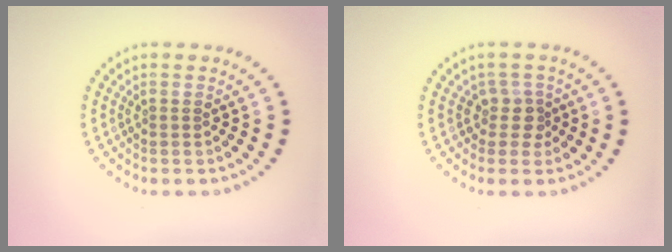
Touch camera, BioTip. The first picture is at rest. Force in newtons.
{"total": 2.1, "press": 1.6, "slide": 1.4}